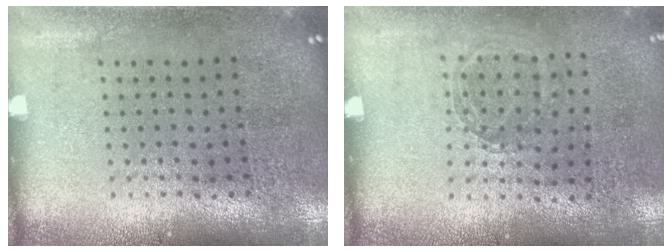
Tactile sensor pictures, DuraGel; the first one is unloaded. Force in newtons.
{"total": 0.9, "press": 0.8, "slide": 0.5}